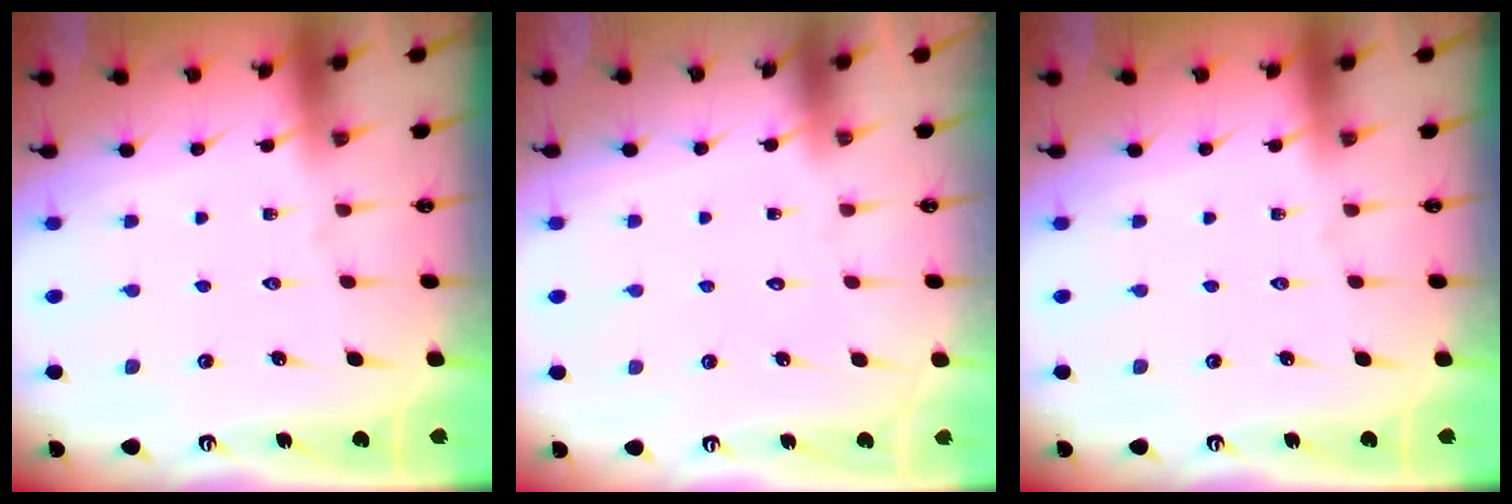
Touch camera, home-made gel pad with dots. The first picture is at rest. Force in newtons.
{"total": 1.6, "press": 1.6, "slide": 0.0}
{"total": 0.0}